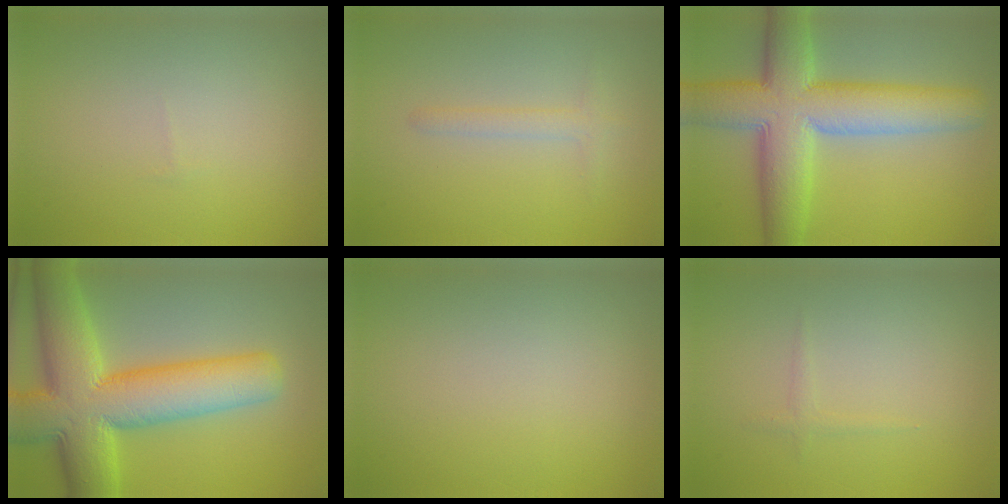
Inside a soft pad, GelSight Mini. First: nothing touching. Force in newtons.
{"total": 1.4, "press": 1.4, "slide": 0.1}
{"total": 10.8, "press": 10.8, "slide": 0.6}
{"total": 13.1, "press": 13.1, "slide": 0.5}
{"total": 0.0}
{"total": 0.6, "press": 0.6, "slide": 0.0}